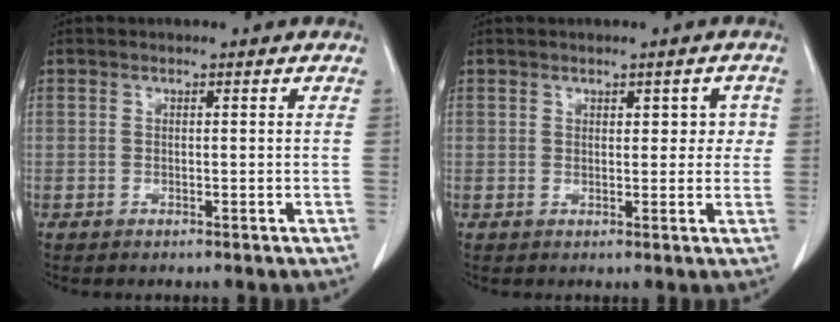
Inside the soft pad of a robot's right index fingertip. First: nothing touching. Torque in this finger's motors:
{"motor_torque": [-0.15, -0.02, 0.01, -0.01]}